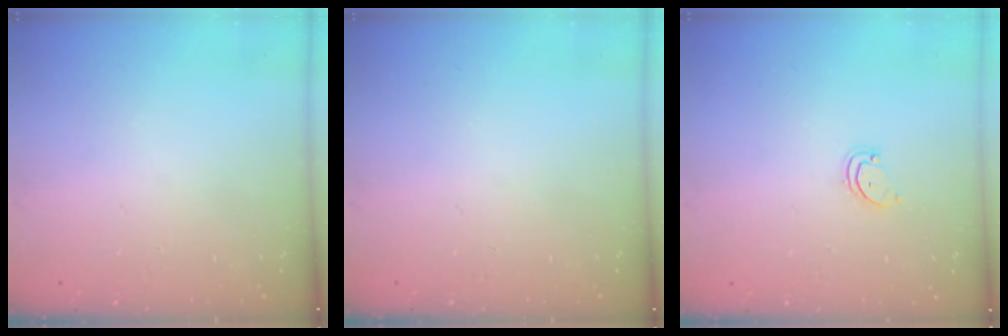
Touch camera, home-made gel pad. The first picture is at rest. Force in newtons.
{"total": 0.0}
{"total": 2.3, "press": 2.3, "slide": 0.1}